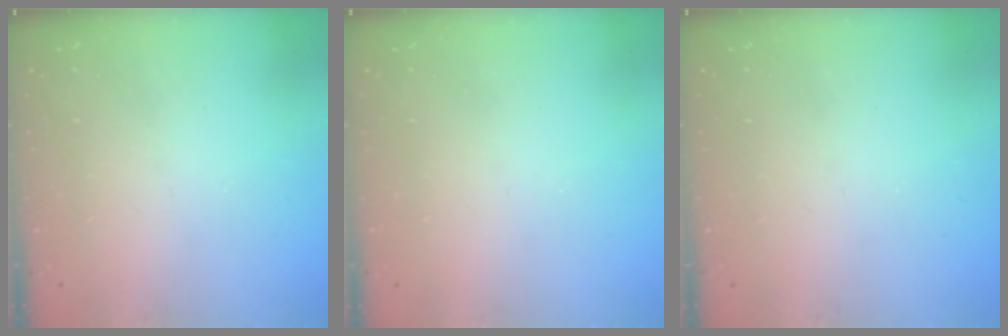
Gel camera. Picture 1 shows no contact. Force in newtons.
{"total": 0.0}
{"total": 0.0}